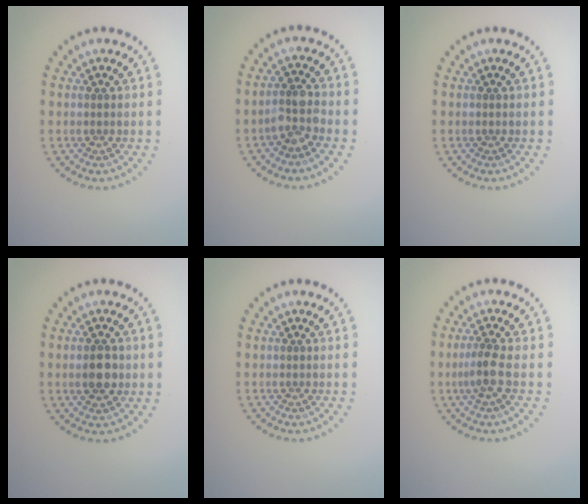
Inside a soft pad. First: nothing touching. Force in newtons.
{"total": 2.4, "press": 2.2, "slide": 1.1}
{"total": 0.0}
{"total": 3.3, "press": 3.3, "slide": 0.0}
{"total": 0.0}
{"total": 2.1, "press": 1.7, "slide": 1.2}